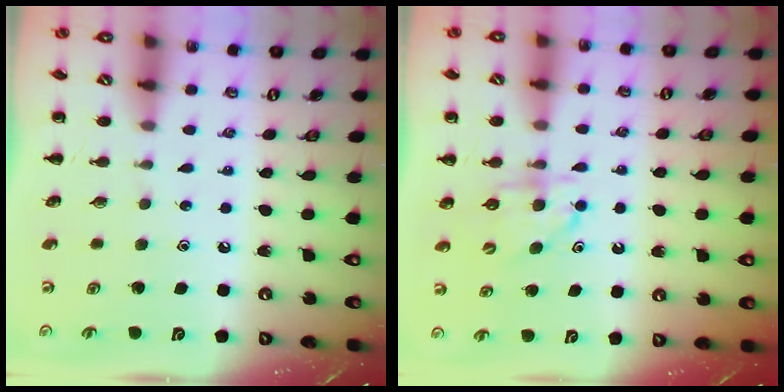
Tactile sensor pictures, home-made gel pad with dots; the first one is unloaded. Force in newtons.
{"total": 5.3, "press": 5.3, "slide": 0.7}